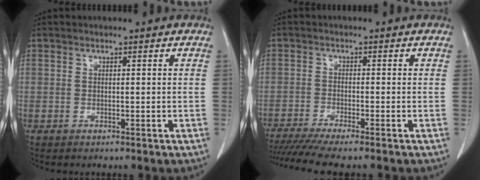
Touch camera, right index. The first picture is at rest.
{"total": 8.9, "force": [-7.6, -0.5, 4.6], "torque": [-0.064, -0.018, -0.123]}